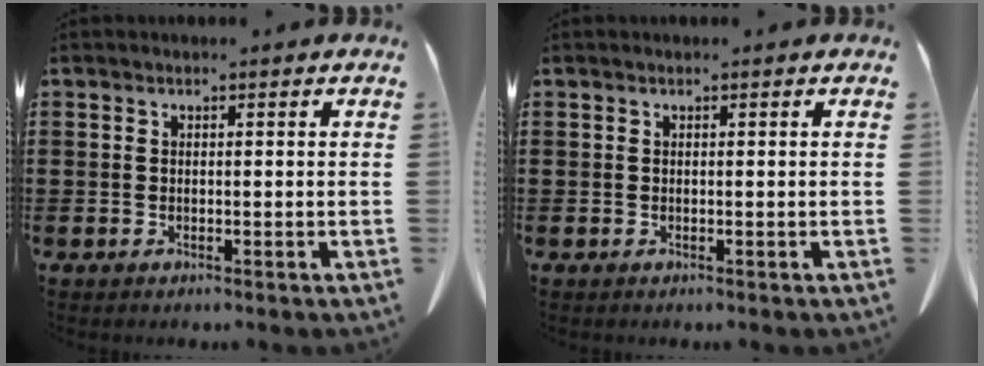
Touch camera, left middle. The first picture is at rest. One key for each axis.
{"total": 0.0}